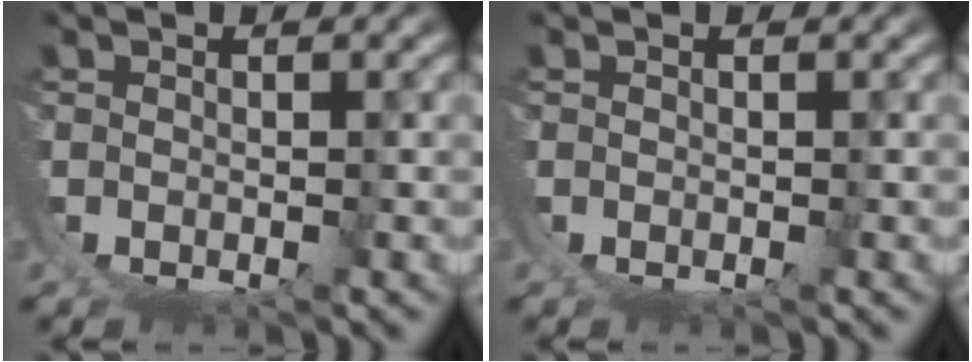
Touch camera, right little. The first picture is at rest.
{"total": 0.0}